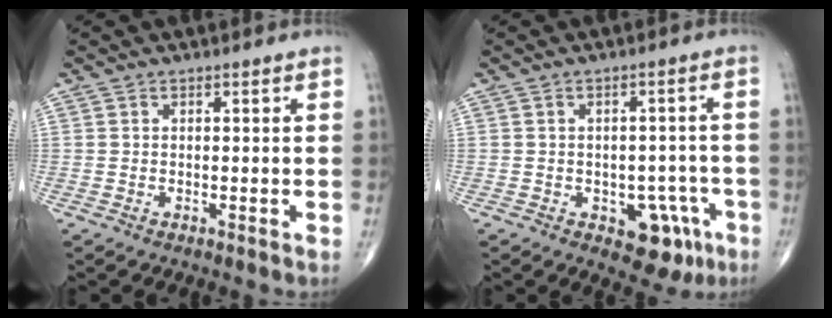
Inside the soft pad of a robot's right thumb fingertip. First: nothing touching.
{"total": 8.2, "force": [-3.7, 5.0, 5.4], "torque": [-0.030, 0.023, -0.039]}